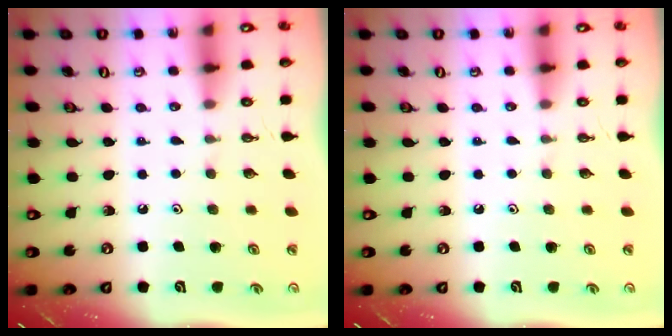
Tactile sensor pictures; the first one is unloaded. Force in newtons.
{"total": 0.0}